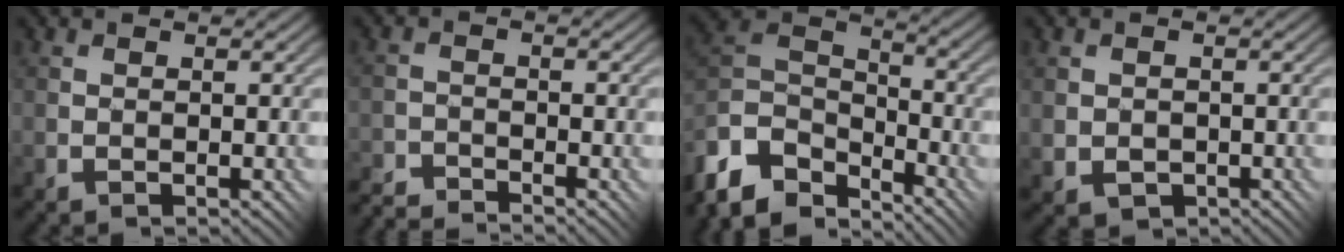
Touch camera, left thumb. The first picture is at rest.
{"total": 4.0, "force": [-4.0, 0.5, 0.3], "torque": [-0.004, 0.000, -0.081]}
{"total": 10.6, "force": [-7.8, 5.8, 4.4], "torque": [-0.129, 0.006, -0.148]}
{"total": 2.6, "force": [-0.4, 2.2, 1.3], "torque": [-0.035, -0.008, -0.004]}